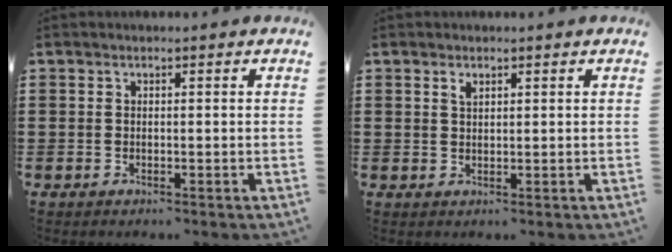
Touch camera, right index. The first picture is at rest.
{"total": 1.1, "force": [0.9, 0.4, 0.6], "torque": [-0.014, 0.002, 0.015]}